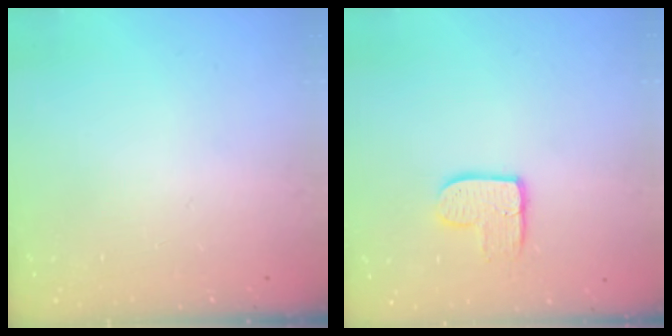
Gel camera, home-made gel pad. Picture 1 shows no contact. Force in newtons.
{"total": 9.7, "press": 9.6, "slide": 0.7}